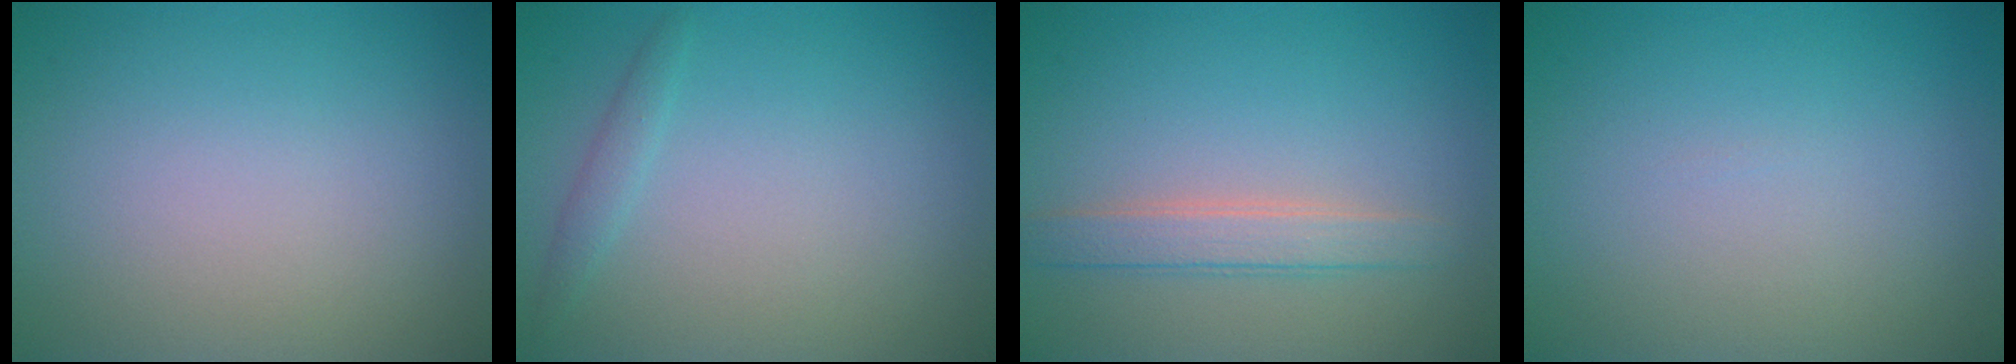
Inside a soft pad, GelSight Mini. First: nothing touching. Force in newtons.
{"total": 1.0, "press": 1.0, "slide": 0.1}
{"total": 2.4, "press": 2.4, "slide": 0.1}
{"total": 0.0}